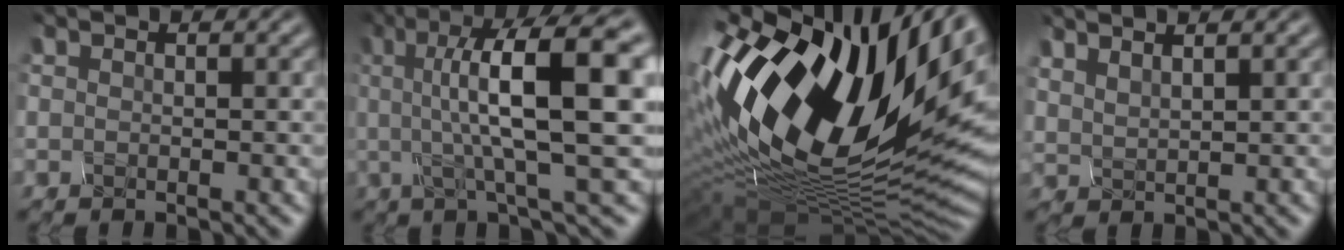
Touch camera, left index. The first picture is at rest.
{"total": 11.5, "force": [1.1, 2.6, 11.2], "torque": [-0.174, 0.011, 0.025]}
{"total": 20.4, "force": [3.7, 9.1, 17.8], "torque": [-0.358, 0.015, 0.070]}
{"total": 2.0, "force": [1.6, 0.5, 1.1], "torque": [-0.028, 0.006, 0.032]}